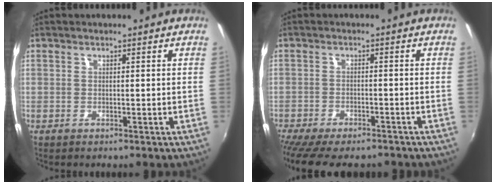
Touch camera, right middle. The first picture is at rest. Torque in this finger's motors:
{"motor_torque": [1.31, -0.83, 0.40, 0.21]}